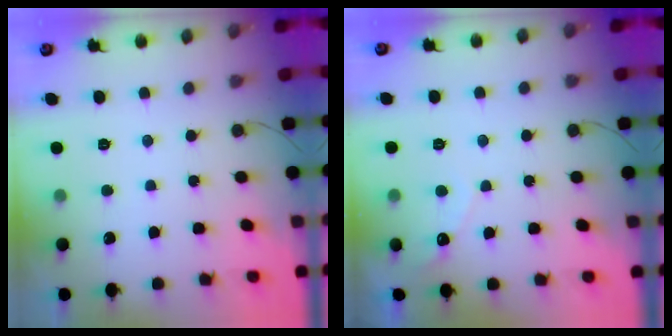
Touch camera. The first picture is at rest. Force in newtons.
{"total": 3.2, "press": 3.2, "slide": 0.1}